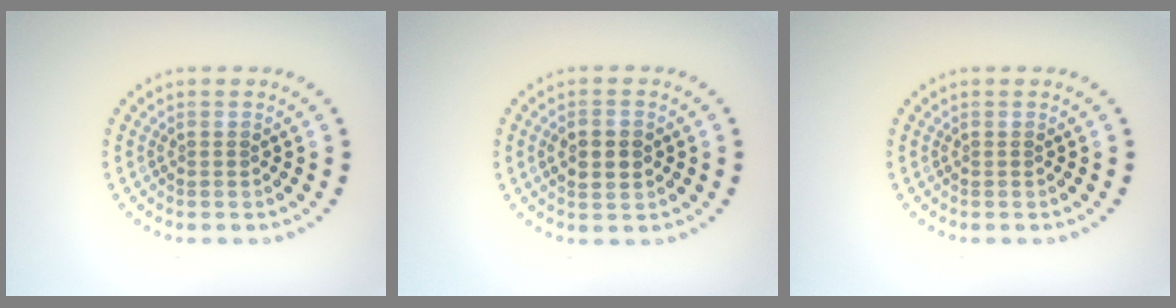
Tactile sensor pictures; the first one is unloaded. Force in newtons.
{"total": 3.2, "press": 3.2, "slide": 0.3}
{"total": 0.0}